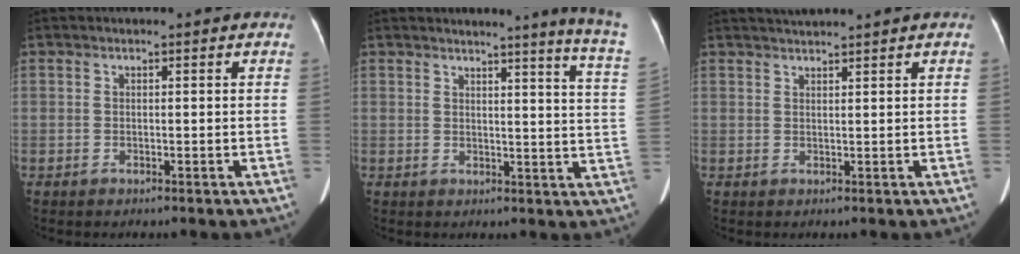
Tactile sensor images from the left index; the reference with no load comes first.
{"total": 10.8, "force": [9.6, -2.0, 4.4], "torque": [-0.050, -0.079, 0.088]}
{"total": 2.9, "force": [2.7, -1.0, 0.7], "torque": [-0.008, 0.017, 0.055]}